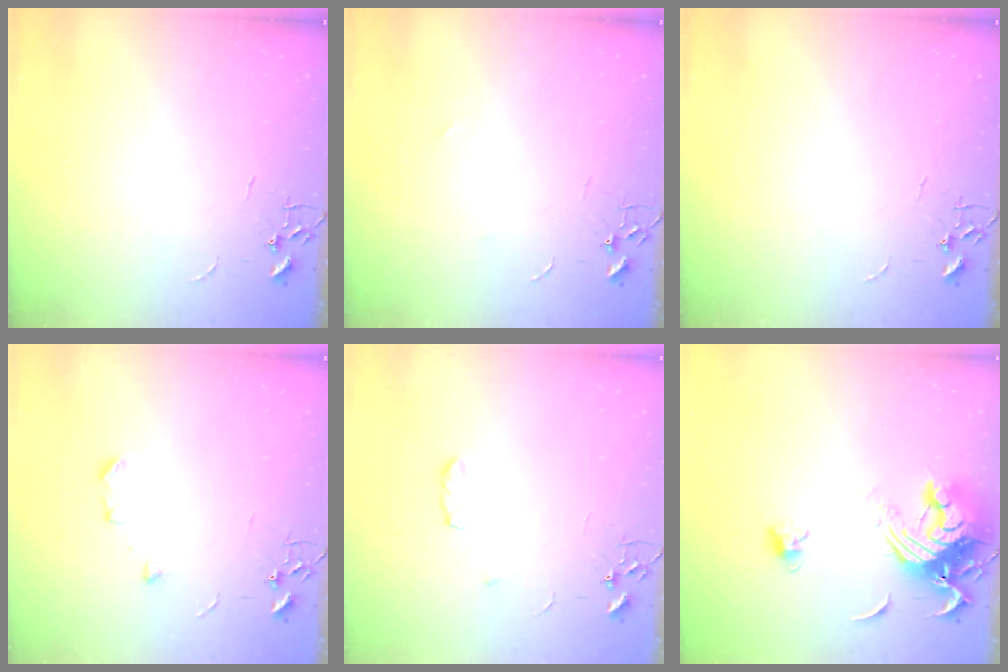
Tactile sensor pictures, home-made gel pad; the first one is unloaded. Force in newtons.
{"total": 3.1, "press": 3.1, "slide": 0.3}
{"total": 0.0}
{"total": 6.5, "press": 6.4, "slide": 1.1}
{"total": 4.9, "press": 4.9, "slide": 0.8}
{"total": 15.0, "press": 14.9, "slide": 1.6}